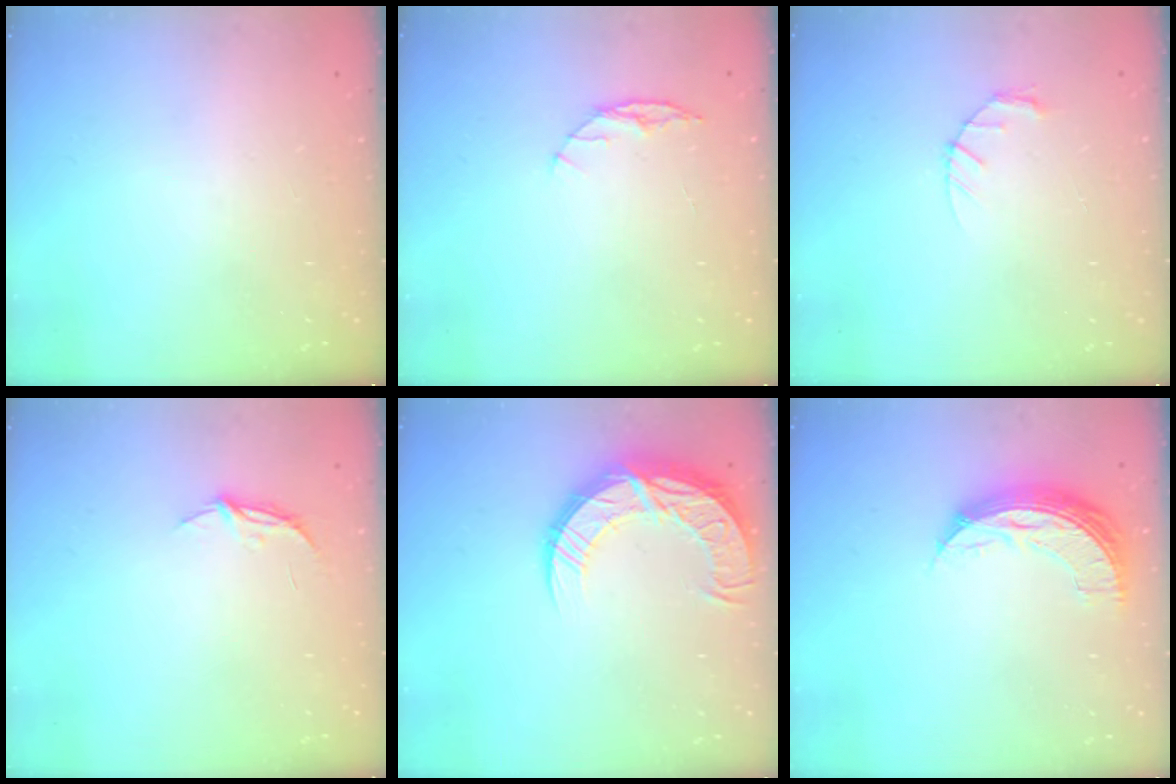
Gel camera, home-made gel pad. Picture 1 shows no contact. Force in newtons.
{"total": 5.6, "press": 5.5, "slide": 0.6}
{"total": 3.3, "press": 3.3, "slide": 0.5}
{"total": 4.9, "press": 4.9, "slide": 0.3}
{"total": 14.6, "press": 14.5, "slide": 0.8}
{"total": 9.1, "press": 9.1, "slide": 0.2}